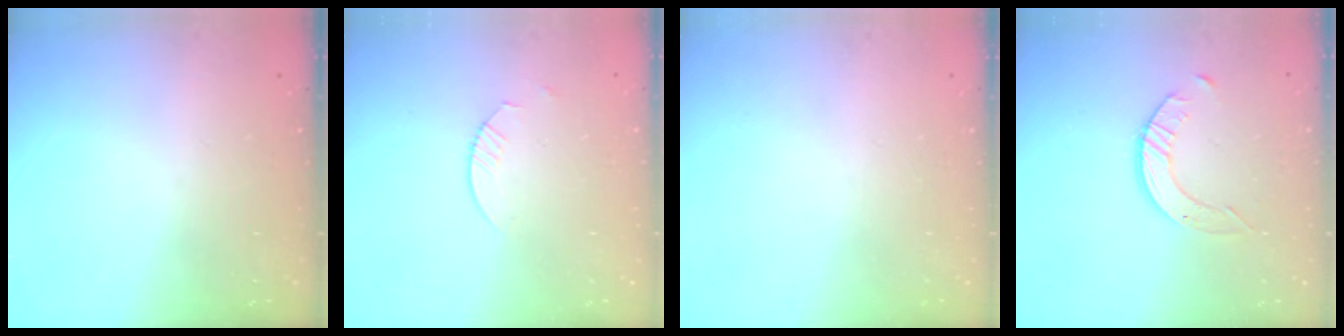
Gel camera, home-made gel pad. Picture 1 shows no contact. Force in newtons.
{"total": 1.8, "press": 1.8, "slide": 0.2}
{"total": 0.0}
{"total": 3.5, "press": 3.5, "slide": 0.3}